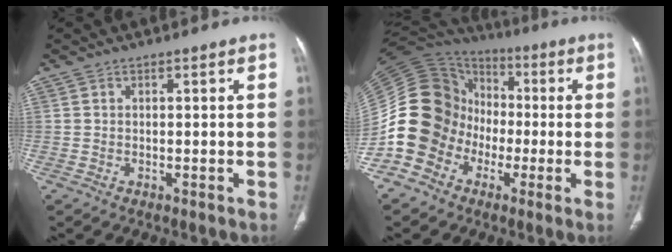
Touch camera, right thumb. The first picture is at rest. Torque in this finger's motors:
{"motor_torque": [1.72, 1.95, 1.56, -1.21, 0.16]}